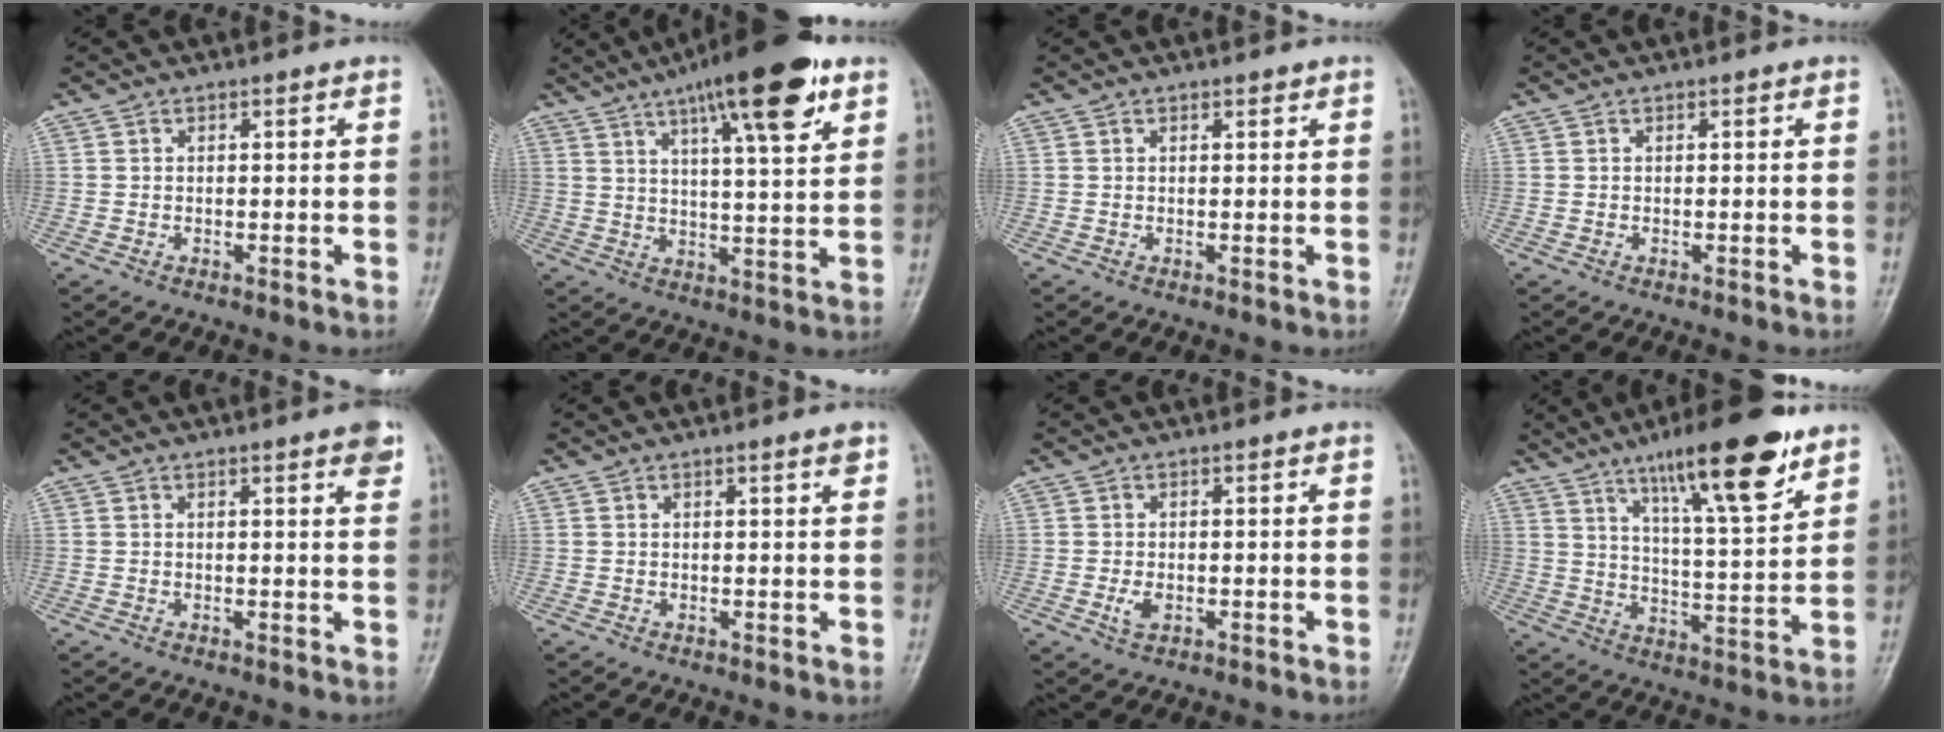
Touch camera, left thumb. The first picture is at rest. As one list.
[{"total": 17.1, "force": [9.5, 4.1, 13.7], "torque": [-0.190, -0.028, 0.144]}, {"total": 0.7, "force": [0.6, 0.3, 0.4], "torque": [-0.005, -0.003, 0.007]}, {"total": 0.0}, {"total": 3.3, "force": [2.0, 0.5, 2.6], "torque": [-0.027, -0.007, 0.021]}, {"total": 2.1, "force": [1.4, 0.1, 1.5], "torque": [-0.019, -0.009, 0.020]}, {"total": 2.3, "force": [-0.5, 1.4, 1.8], "torque": [-0.035, -0.003, -0.008]}, {"total": 17.6, "force": [11.0, 3.8, 13.2], "torque": [-0.187, -0.053, 0.179]}]